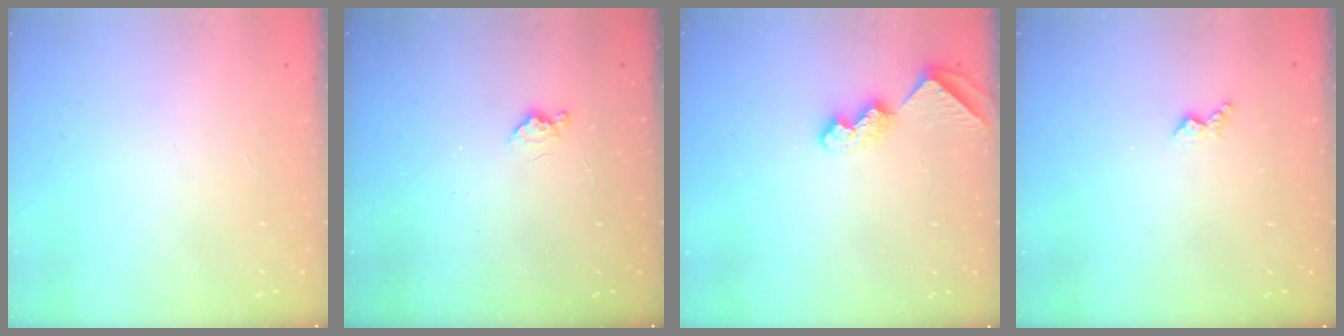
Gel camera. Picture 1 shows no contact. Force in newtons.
{"total": 6.2, "press": 6.1, "slide": 0.8}
{"total": 8.0, "press": 8.0, "slide": 0.8}
{"total": 3.8, "press": 3.7, "slide": 0.6}